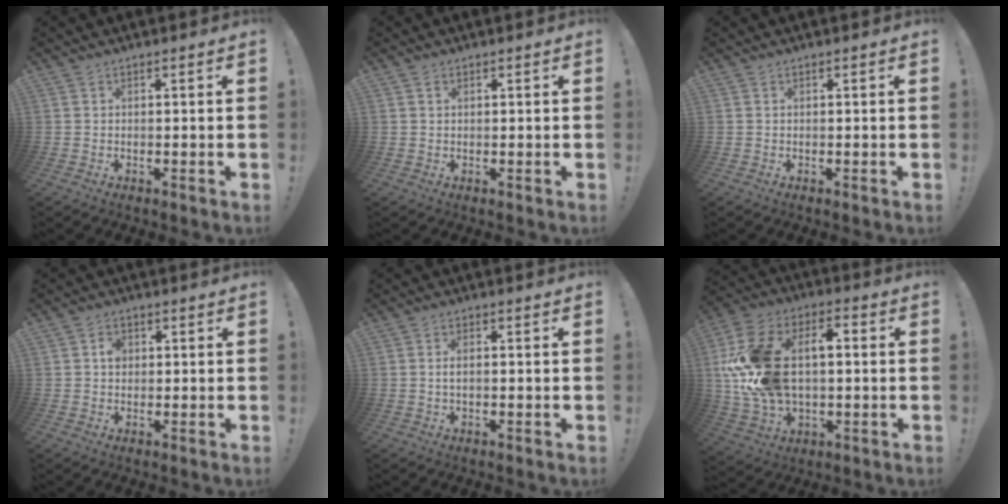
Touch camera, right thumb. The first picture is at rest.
{"total": 0.8, "force": [0.5, 0.6, 0.3], "torque": [0.002, -0.003, 0.009]}
{"total": 0.0}
{"total": 2.8, "force": [0.2, 2.4, 1.5], "torque": [-0.014, 0.000, -0.002]}
{"total": 2.3, "force": [-0.2, 1.0, 2.1], "torque": [-0.039, 0.006, -0.003]}
{"total": 22.0, "force": [2.1, 14.8, 16.1], "torque": [-0.307, 0.015, 0.044]}